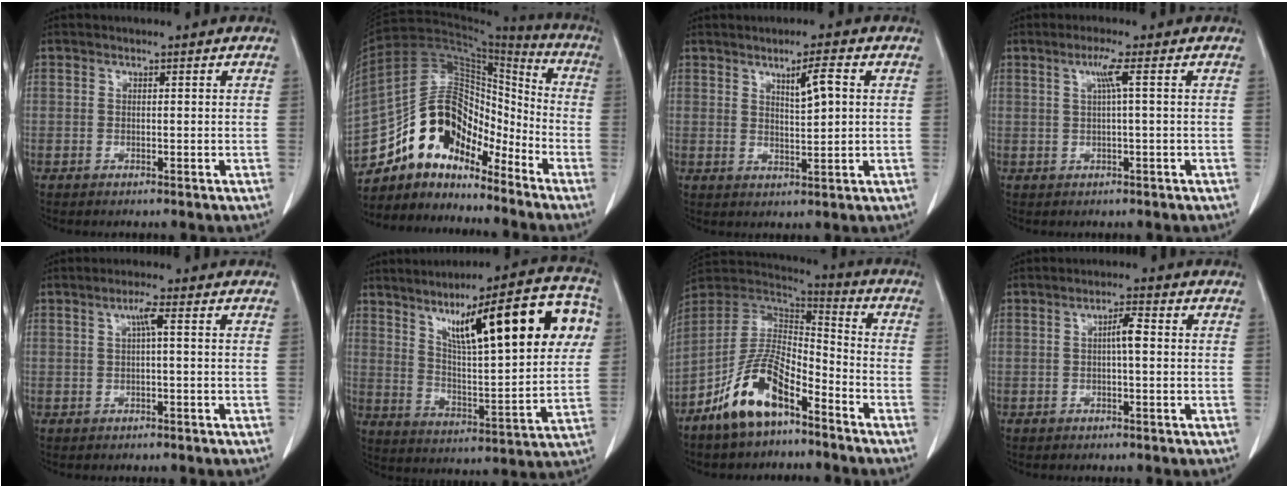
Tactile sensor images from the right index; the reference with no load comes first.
{"total": 15.4, "force": [-11.3, 7.6, 7.2], "torque": [-0.127, 0.082, -0.203]}
{"total": 4.4, "force": [1.7, 0.5, 4.1], "torque": [-0.067, -0.002, 0.031]}
{"total": 2.7, "force": [0.7, -0.7, 2.5], "torque": [-0.053, 0.004, 0.016]}
{"total": 2.1, "force": [0.4, -0.1, 2.1], "torque": [-0.041, 0.005, 0.007]}
{"total": 23.1, "force": [9.1, 4.2, 20.8], "torque": [-0.301, 0.037, 0.136]}
{"total": 12.7, "force": [-7.9, 4.7, 8.7], "torque": [-0.175, 0.011, -0.151]}
{"total": 2.6, "force": [0.1, 0.3, 2.6], "torque": [-0.044, 0.006, 0.003]}